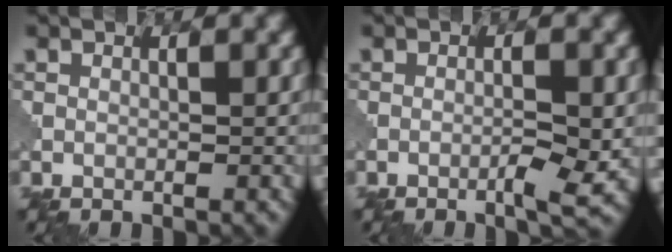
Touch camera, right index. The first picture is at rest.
{"total": 2.7, "force": [-1.2, 0.1, 2.5], "torque": [-0.041, 0.002, -0.021]}